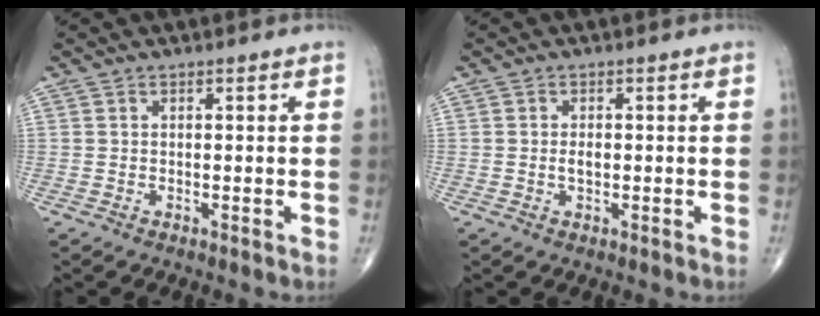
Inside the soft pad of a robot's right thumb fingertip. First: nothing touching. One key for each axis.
{"total": 1.6, "fx": -0.1, "fy": 0.9, "fz": 1.3, "tx": -0.024, "ty": 0.001, "tz": -0.003}